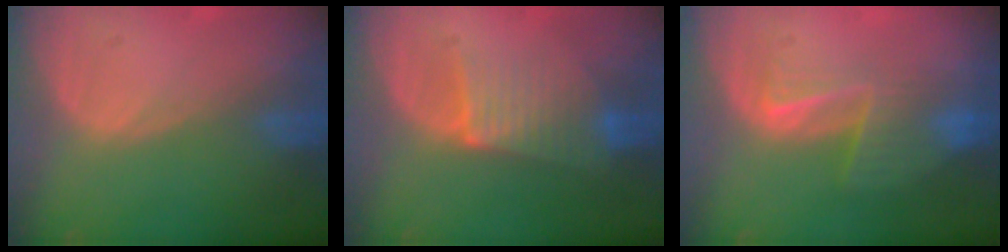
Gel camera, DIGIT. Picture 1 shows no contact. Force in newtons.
{"total": 6.3, "press": 6.0, "slide": 2.0}
{"total": 6.5, "press": 5.5, "slide": 3.5}